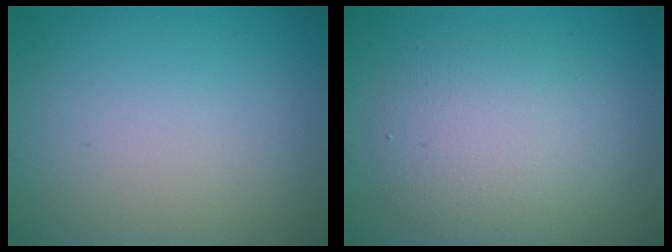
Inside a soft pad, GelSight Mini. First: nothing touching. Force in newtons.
{"total": 4.9, "press": 4.9, "slide": 0.2}